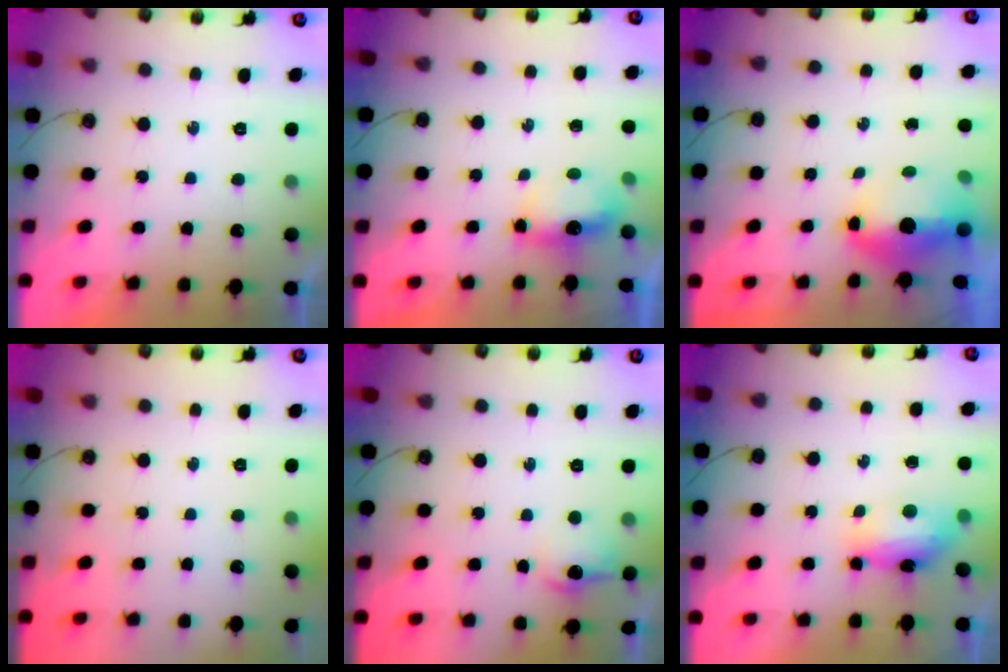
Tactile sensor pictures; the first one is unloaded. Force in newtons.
{"total": 4.9, "press": 4.8, "slide": 0.6}
{"total": 13.3, "press": 8.1, "slide": 10.5}
{"total": 0.0}
{"total": 9.2, "press": 9.1, "slide": 0.9}
{"total": 11.0, "press": 8.8, "slide": 6.6}